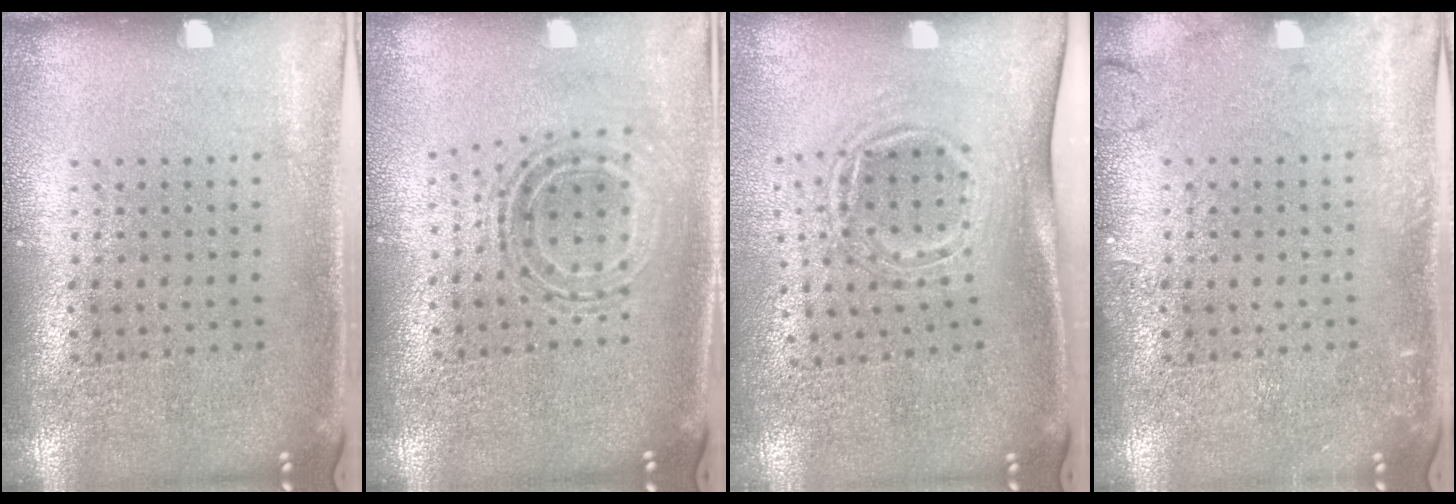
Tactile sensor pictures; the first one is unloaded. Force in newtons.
{"total": 0.7, "press": 0.7, "slide": 0.2}
{"total": 1.7, "press": 1.2, "slide": 1.2}
{"total": 1.7, "press": 1.7, "slide": 0.3}